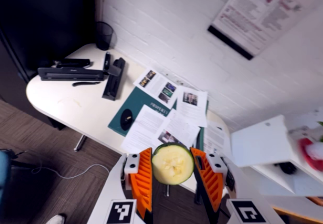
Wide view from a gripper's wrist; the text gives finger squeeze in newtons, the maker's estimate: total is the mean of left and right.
{"total": 9.3, "left": 9.7, "right": 8.9}